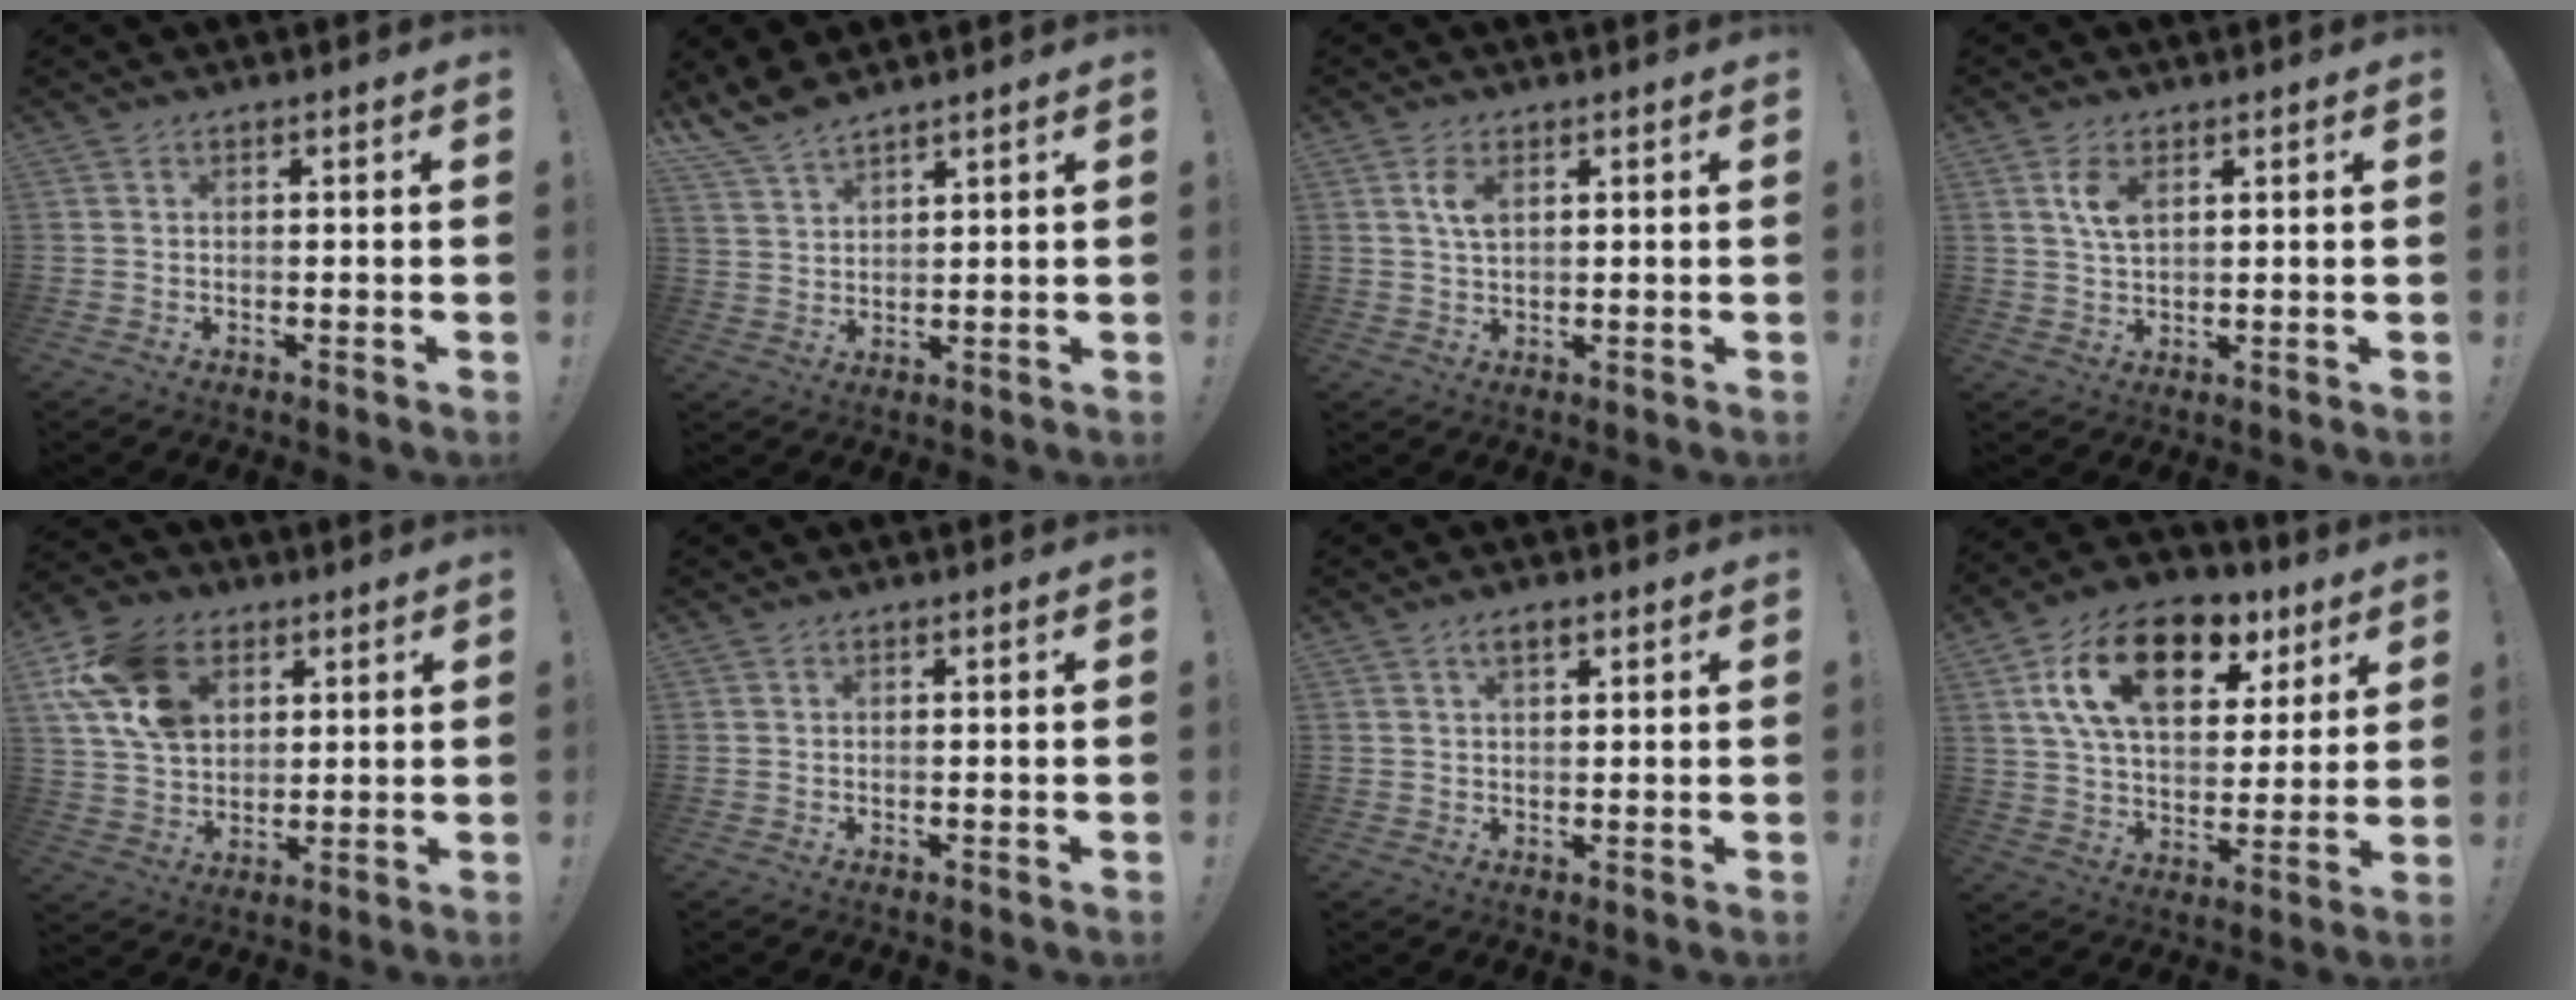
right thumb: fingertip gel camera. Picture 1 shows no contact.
{"total": 7.0, "force": [6.3, 1.6, 2.4], "torque": [-0.057, -0.036, 0.123]}
{"total": 4.4, "force": [1.8, 2.1, 3.4], "torque": [-0.064, -0.002, 0.030]}
{"total": 5.8, "force": [2.6, 2.9, 4.3], "torque": [-0.073, -0.009, 0.046]}
{"total": 18.1, "force": [7.4, 12.9, 10.4], "torque": [-0.187, -0.021, 0.144]}
{"total": 0.0}
{"total": 3.1, "force": [1.6, 1.2, 2.3], "torque": [-0.039, 0.000, 0.025]}
{"total": 20.2, "force": [9.3, 11.9, 13.4], "torque": [-0.222, -0.032, 0.166]}